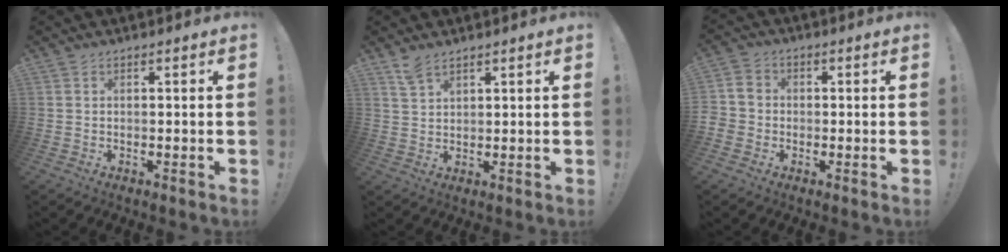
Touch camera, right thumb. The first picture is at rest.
{"total": 4.3, "force": [3.4, 1.7, 2.0], "torque": [-0.032, -0.018, 0.063]}
{"total": 4.5, "force": [-1.5, 4.0, 1.4], "torque": [-0.032, 0.018, -0.027]}